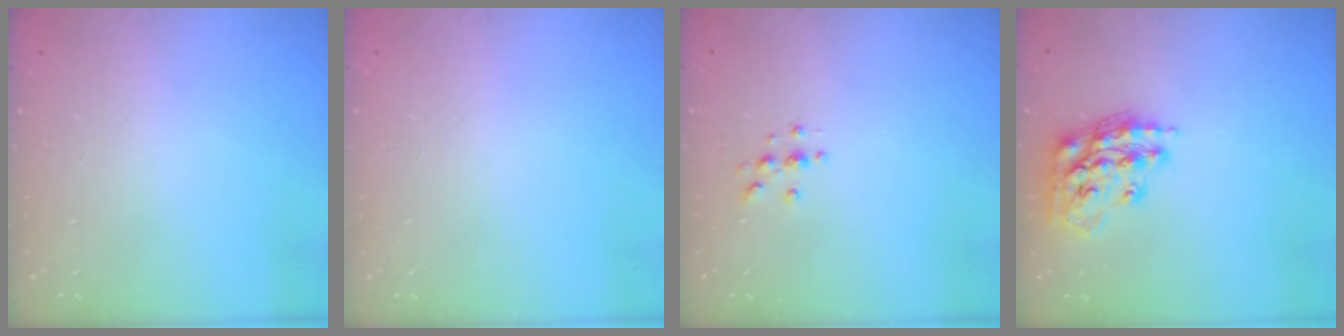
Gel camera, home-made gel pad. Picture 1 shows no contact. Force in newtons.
{"total": 0.0}
{"total": 3.0, "press": 3.0, "slide": 0.4}
{"total": 16.3, "press": 16.2, "slide": 1.1}